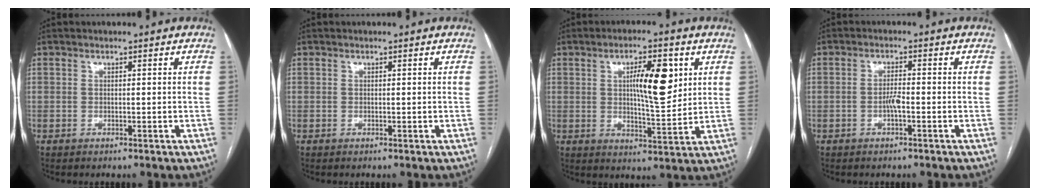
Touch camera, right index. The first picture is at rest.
{"total": 0.0}
{"total": 9.4, "force": [2.8, 2.2, 8.7], "torque": [-0.142, 0.004, 0.049]}
{"total": 2.1, "force": [-0.7, 0.3, 2.0], "torque": [-0.038, 0.002, -0.013]}